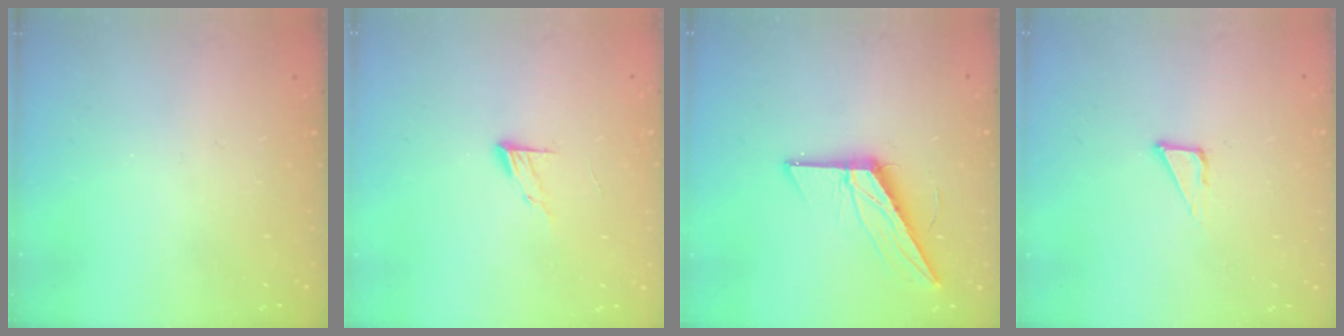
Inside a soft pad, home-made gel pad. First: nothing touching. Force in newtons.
{"total": 7.9, "press": 7.9, "slide": 0.7}
{"total": 12.7, "press": 12.7, "slide": 0.6}
{"total": 3.3, "press": 3.3, "slide": 0.2}